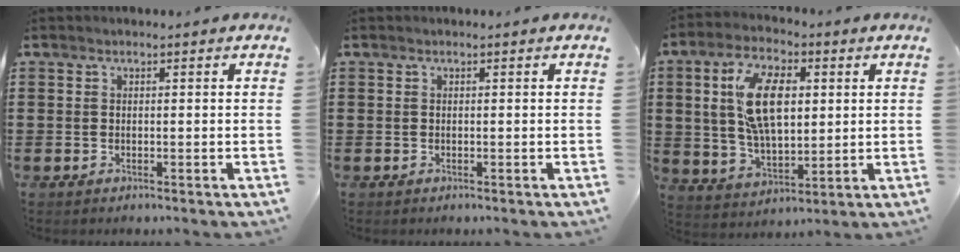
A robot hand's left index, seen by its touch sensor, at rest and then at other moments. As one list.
[{"total": 0.0}, {"total": 12.0, "force": [3.1, 6.0, 10.0], "torque": [-0.208, 0.009, 0.050]}]